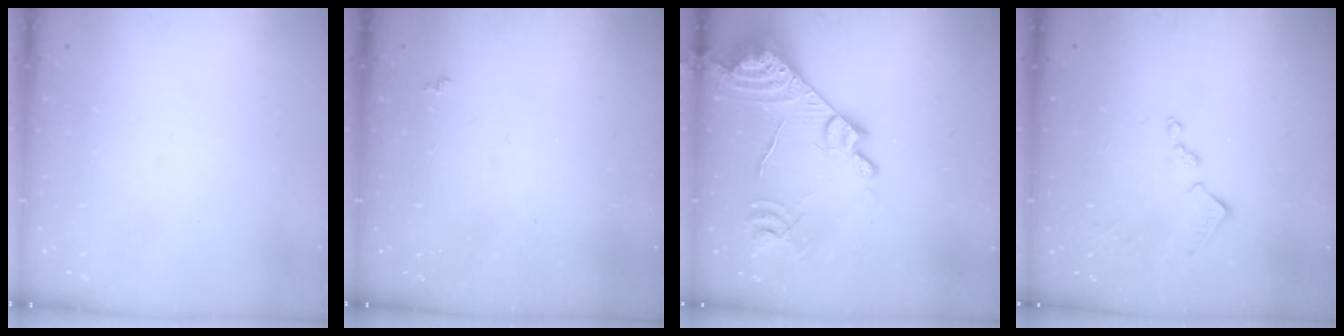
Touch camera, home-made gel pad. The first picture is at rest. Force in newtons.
{"total": 1.9, "press": 1.8, "slide": 0.5}
{"total": 18.0, "press": 17.9, "slide": 1.8}
{"total": 10.0, "press": 10.0, "slide": 0.3}